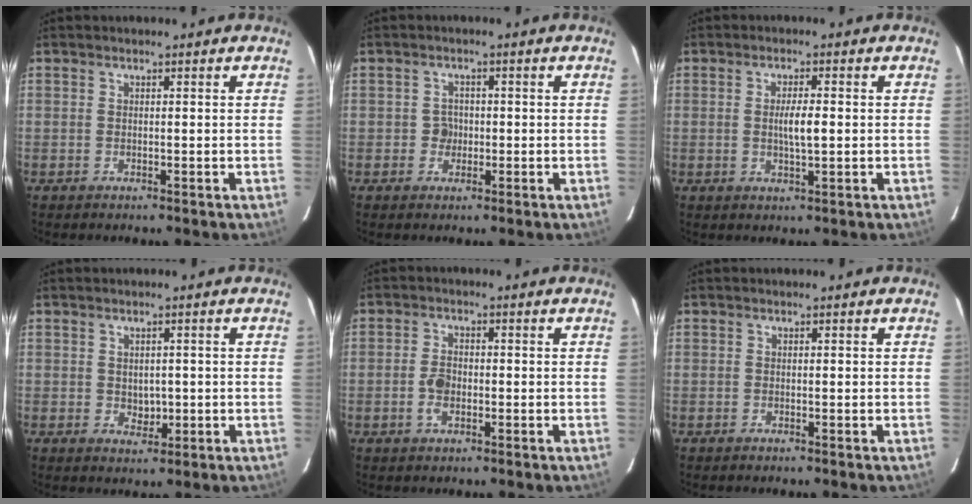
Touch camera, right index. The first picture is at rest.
{"total": 2.1, "force": [-0.4, 1.9, 0.8], "torque": [-0.008, 0.006, -0.006]}
{"total": 3.6, "force": [0.0, 0.5, 3.6], "torque": [-0.065, -0.002, 0.000]}
{"total": 2.5, "force": [-0.1, 1.8, 1.7], "torque": [-0.023, -0.001, 0.005]}
{"total": 3.2, "force": [-0.8, 1.7, 2.5], "torque": [-0.055, 0.002, -0.016]}
{"total": 0.0}